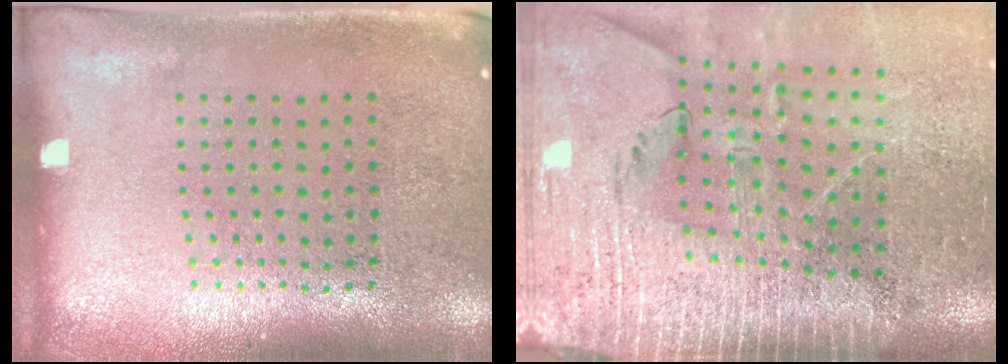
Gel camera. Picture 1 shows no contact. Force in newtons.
{"total": 3.9, "press": 3.4, "slide": 1.9}